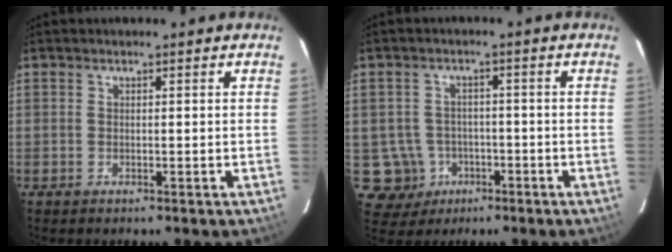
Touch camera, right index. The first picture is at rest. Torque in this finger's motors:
{"motor_torque": [-0.50, 0.05, -1.05, -0.21]}